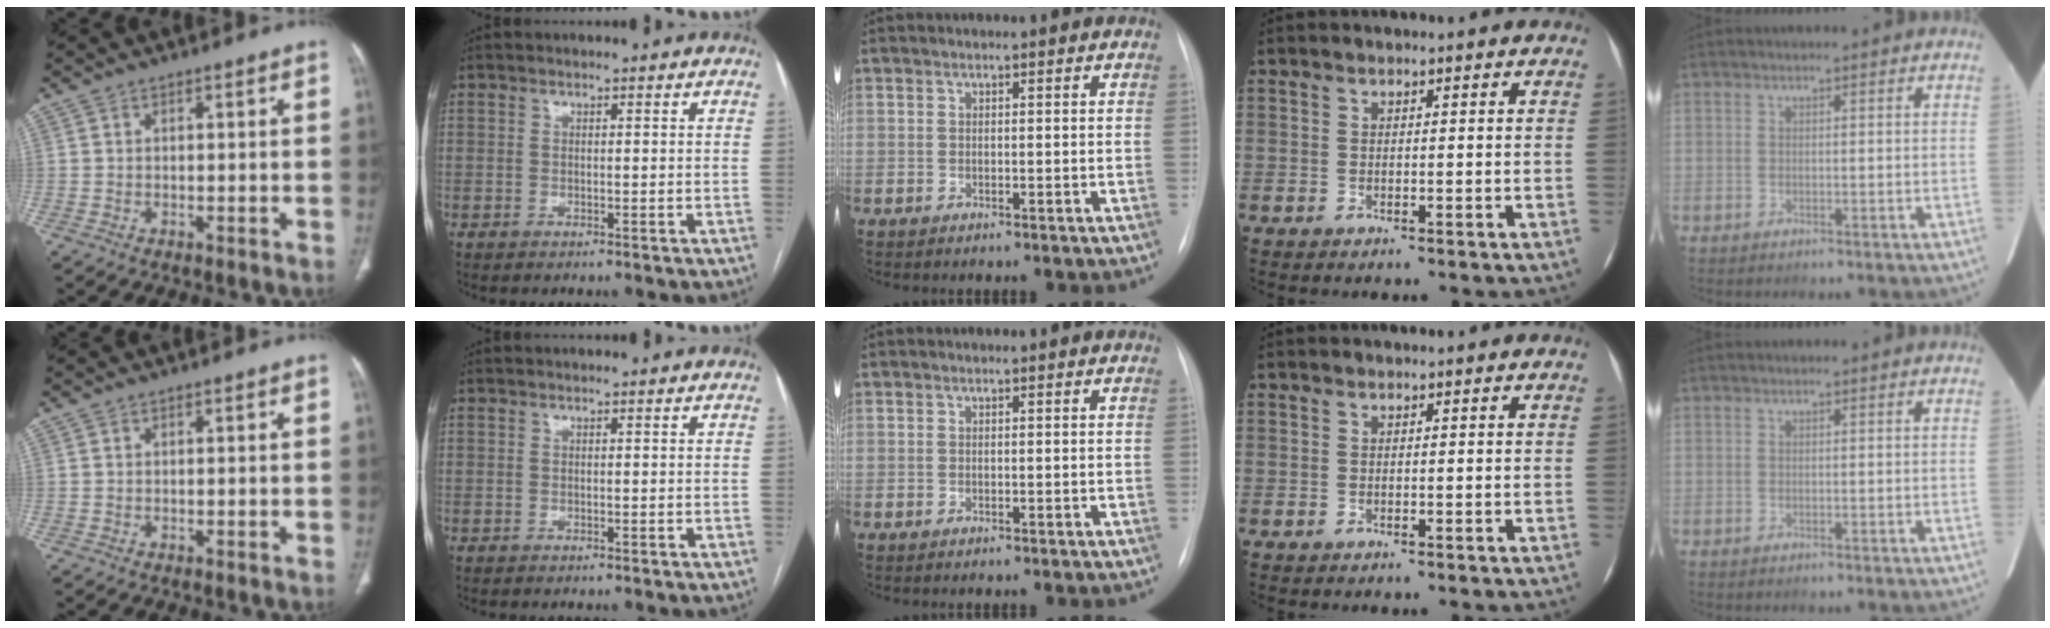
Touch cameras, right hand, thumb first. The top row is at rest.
{}